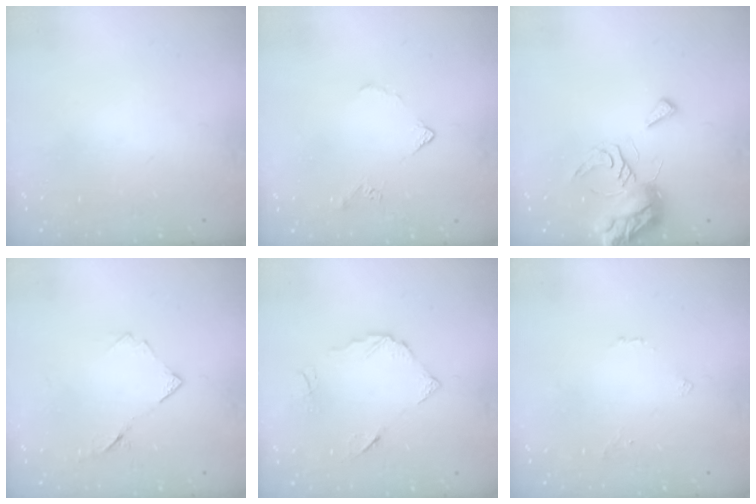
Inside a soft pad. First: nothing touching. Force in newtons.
{"total": 3.9, "press": 3.8, "slide": 0.7}
{"total": 8.6, "press": 8.5, "slide": 1.0}
{"total": 6.5, "press": 6.4, "slide": 0.9}
{"total": 7.7, "press": 7.7, "slide": 0.5}
{"total": 1.5, "press": 1.4, "slide": 0.2}